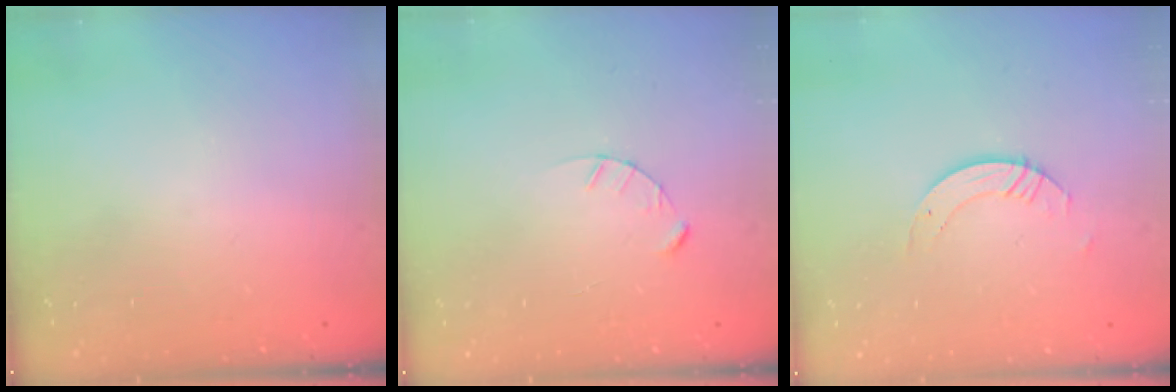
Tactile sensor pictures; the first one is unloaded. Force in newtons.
{"total": 2.4, "press": 2.4, "slide": 0.3}
{"total": 3.7, "press": 3.6, "slide": 0.4}